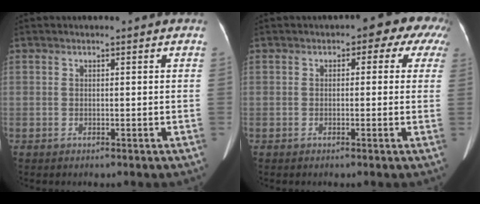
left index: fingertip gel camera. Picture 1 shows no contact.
{"total": 5.5, "force": [1.9, 3.6, 3.8], "torque": [-0.021, 0.032, 0.011]}